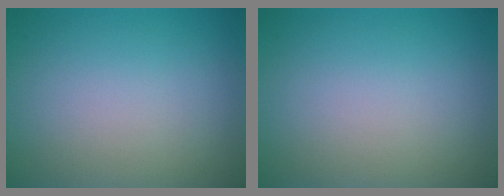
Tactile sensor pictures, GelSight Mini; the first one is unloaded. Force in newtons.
{"total": 0.0}